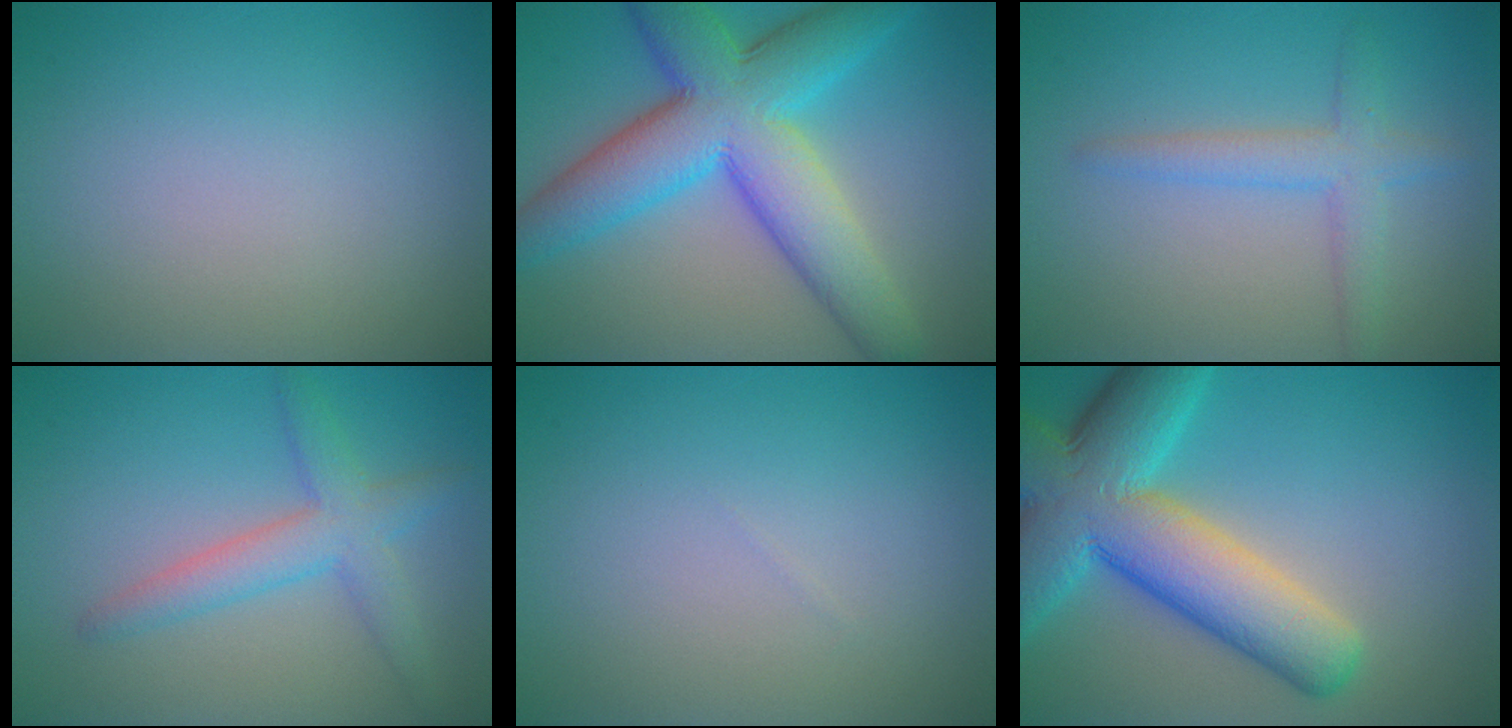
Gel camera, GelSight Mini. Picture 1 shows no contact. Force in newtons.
{"total": 10.9, "press": 10.9, "slide": 0.0}
{"total": 2.8, "press": 2.8, "slide": 0.1}
{"total": 3.6, "press": 3.6, "slide": 0.1}
{"total": 0.0}
{"total": 11.6, "press": 11.6, "slide": 0.4}